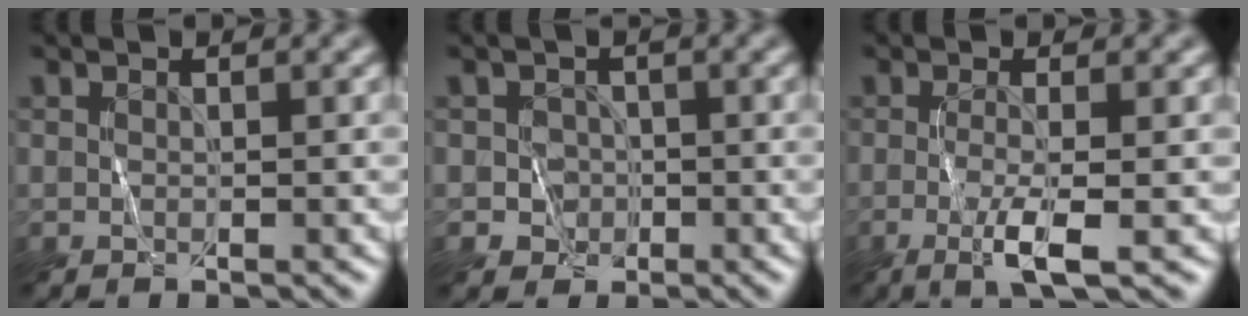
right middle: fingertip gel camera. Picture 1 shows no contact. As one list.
[{"total": 1.9, "force": [-0.5, 1.7, 0.4], "torque": [0.004, 0.002, -0.012]}, {"total": 3.3, "force": [-1.0, 0.4, 3.1], "torque": [-0.067, -0.011, -0.022]}]